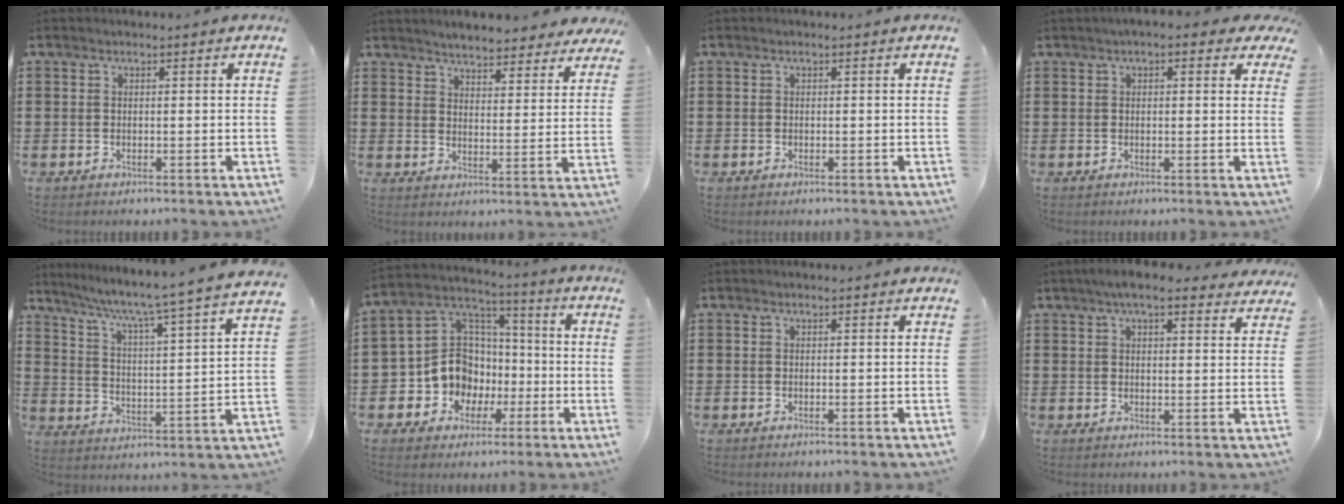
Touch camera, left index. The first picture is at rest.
{"total": 4.4, "force": [4.3, 0.2, 0.3], "torque": [-0.026, -0.019, 0.078]}
{"total": 0.0}
{"total": 2.0, "force": [1.0, 0.8, 1.5], "torque": [-0.032, 0.009, 0.016]}
{"total": 5.3, "force": [4.4, -1.2, 2.7], "torque": [-0.073, -0.047, 0.061]}
{"total": 10.9, "force": [-2.7, 9.9, 3.6], "torque": [-0.125, 0.008, -0.048]}
{"total": 0.0}
{"total": 5.4, "force": [4.3, 1.3, 3.0], "torque": [-0.069, 0.002, 0.079]}